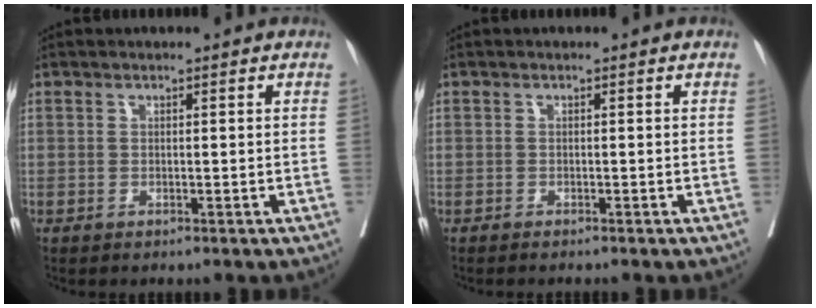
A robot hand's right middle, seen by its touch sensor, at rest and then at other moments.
{"total": 0.8, "force": [-0.7, -0.1, 0.4], "torque": [-0.003, 0.001, -0.009]}